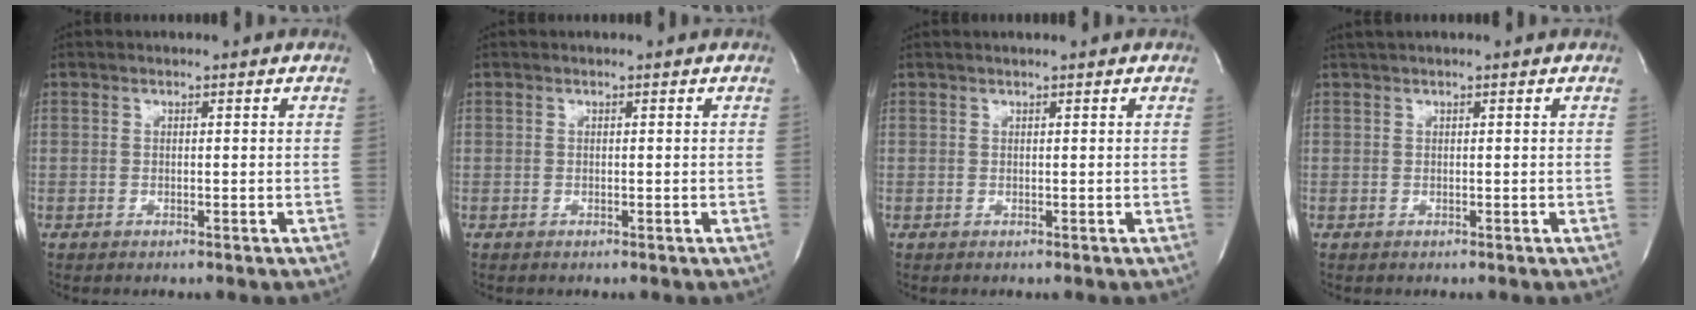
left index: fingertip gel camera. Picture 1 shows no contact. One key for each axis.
{"total": 0.0}
{"total": 1.0, "fx": 0.8, "fy": -0.2, "fz": 0.5, "tx": -0.011, "ty": 0.010, "tz": 0.017}
{"total": 1.5, "fx": 1.2, "fy": -0.2, "fz": 0.9, "tx": -0.018, "ty": 0.020, "tz": 0.026}